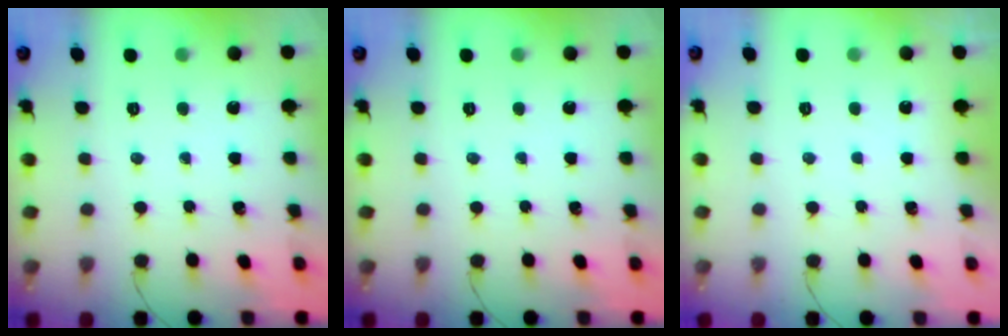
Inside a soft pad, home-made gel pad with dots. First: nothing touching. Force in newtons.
{"total": 0.0}
{"total": 2.8, "press": 2.8, "slide": 0.1}